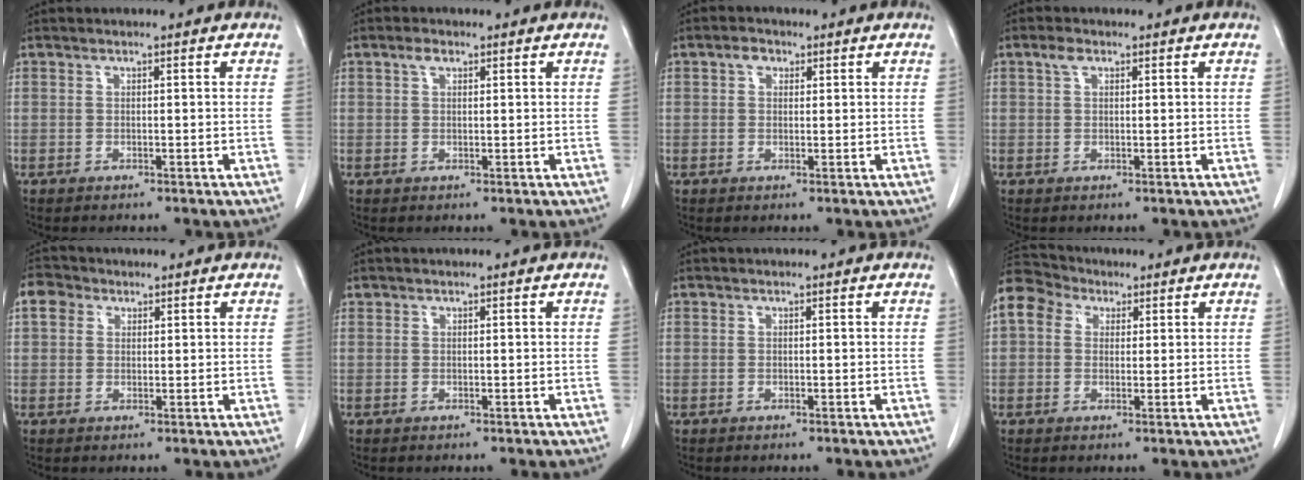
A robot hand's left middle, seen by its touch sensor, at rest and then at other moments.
{"total": 1.5, "force": [0.9, 0.7, 1.0], "torque": [-0.023, 0.008, 0.015]}
{"total": 2.0, "force": [1.0, 1.4, 1.1], "torque": [-0.022, 0.008, 0.016]}
{"total": 1.5, "force": [0.8, 0.8, 1.0], "torque": [-0.023, 0.010, 0.015]}
{"total": 3.3, "force": [1.5, 2.7, 1.2], "torque": [-0.026, 0.013, 0.030]}
{"total": 0.0}
{"total": 0.0}
{"total": 7.1, "force": [3.2, 5.4, 3.4], "torque": [-0.079, 0.040, 0.060]}